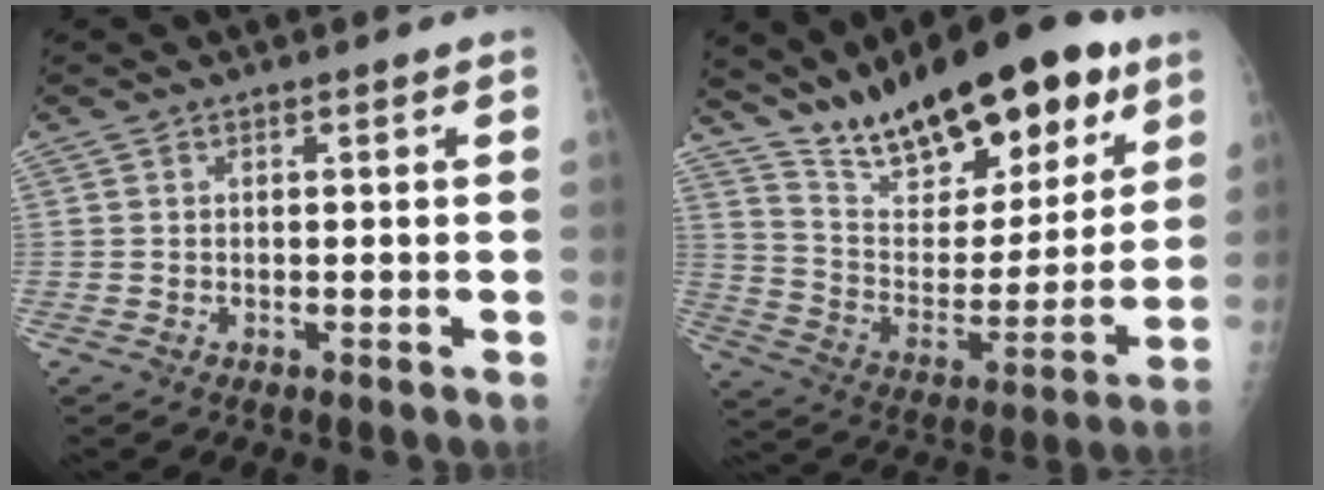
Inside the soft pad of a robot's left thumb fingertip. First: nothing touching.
{"total": 25.7, "force": [17.5, 9.8, 16.0], "torque": [-0.213, -0.068, 0.292]}